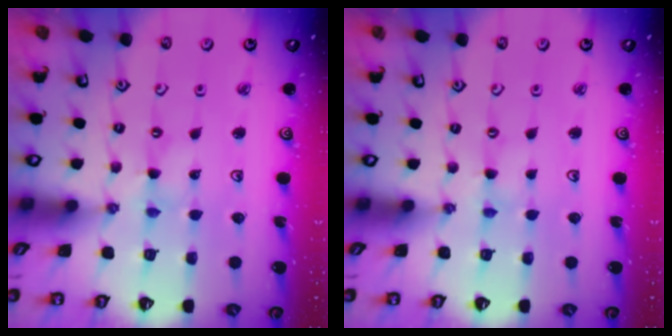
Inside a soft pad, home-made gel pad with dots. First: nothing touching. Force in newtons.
{"total": 0.0}